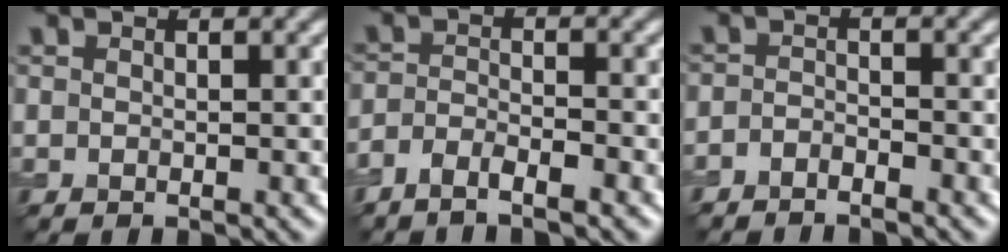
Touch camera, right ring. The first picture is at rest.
{"total": 2.3, "force": [-2.0, 0.5, 1.1], "torque": [-0.020, -0.002, -0.046]}
{"total": 1.7, "force": [-1.7, 0.1, 0.0], "torque": [0.000, -0.003, -0.040]}